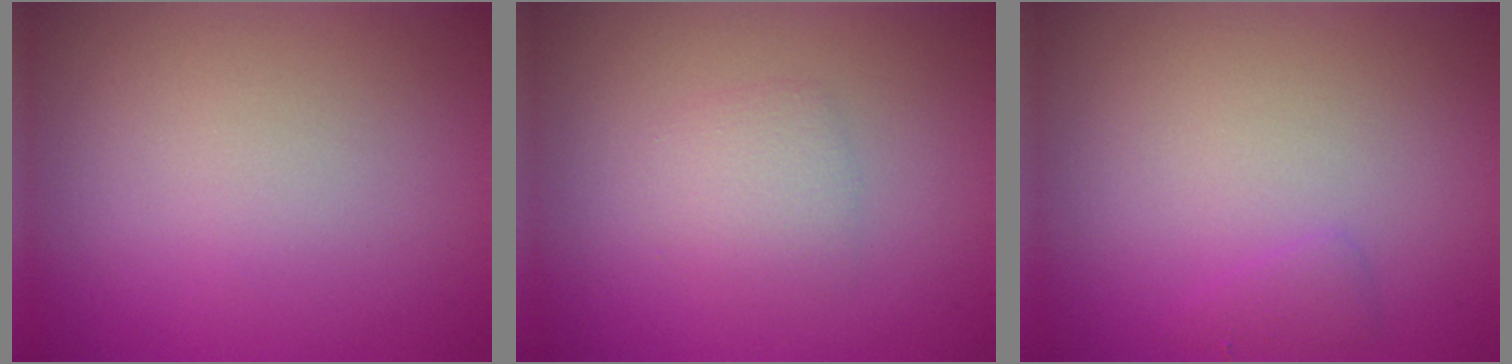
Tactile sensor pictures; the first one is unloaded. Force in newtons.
{"total": 1.7, "press": 1.7, "slide": 0.0}
{"total": 0.9, "press": 0.9, "slide": 0.1}